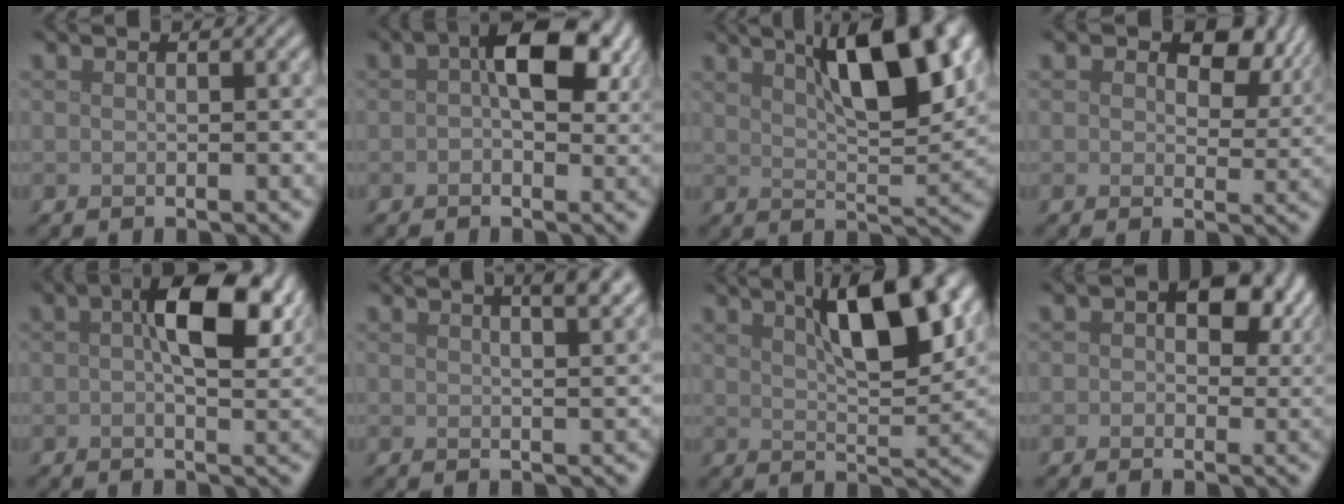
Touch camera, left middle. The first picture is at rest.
{"total": 7.4, "force": [1.9, 3.8, 6.0], "torque": [-0.082, 0.013, 0.018]}
{"total": 9.1, "force": [4.4, 2.6, 7.5], "torque": [-0.105, 0.015, 0.070]}
{"total": 5.8, "force": [2.7, 3.5, 3.8], "torque": [-0.051, -0.008, 0.027]}
{"total": 8.1, "force": [2.3, 3.4, 7.0], "torque": [-0.105, 0.010, 0.028]}
{"total": 5.5, "force": [3.4, 2.1, 3.8], "torque": [-0.017, 0.034, 0.015]}
{"total": 8.1, "force": [3.8, 2.4, 6.8], "torque": [-0.097, 0.013, 0.061]}
{"total": 5.8, "force": [1.9, 3.6, 4.1], "torque": [-0.049, 0.000, 0.017]}